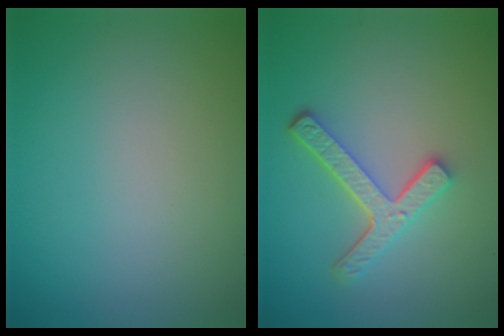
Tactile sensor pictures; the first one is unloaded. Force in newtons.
{"total": 4.2, "press": 3.3, "slide": 2.6}